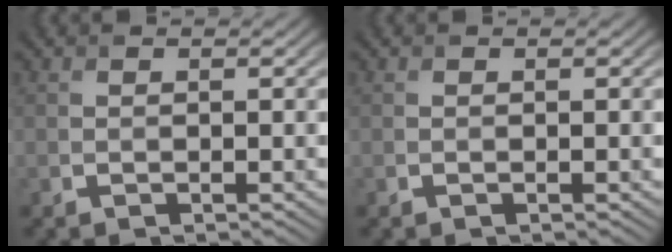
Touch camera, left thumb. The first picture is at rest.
{"total": 0.0}